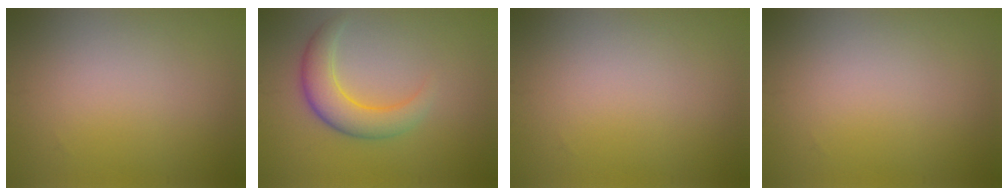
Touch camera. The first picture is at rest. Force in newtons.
{"total": 4.2, "press": 4.2, "slide": 0.1}
{"total": 0.0}
{"total": 0.0}